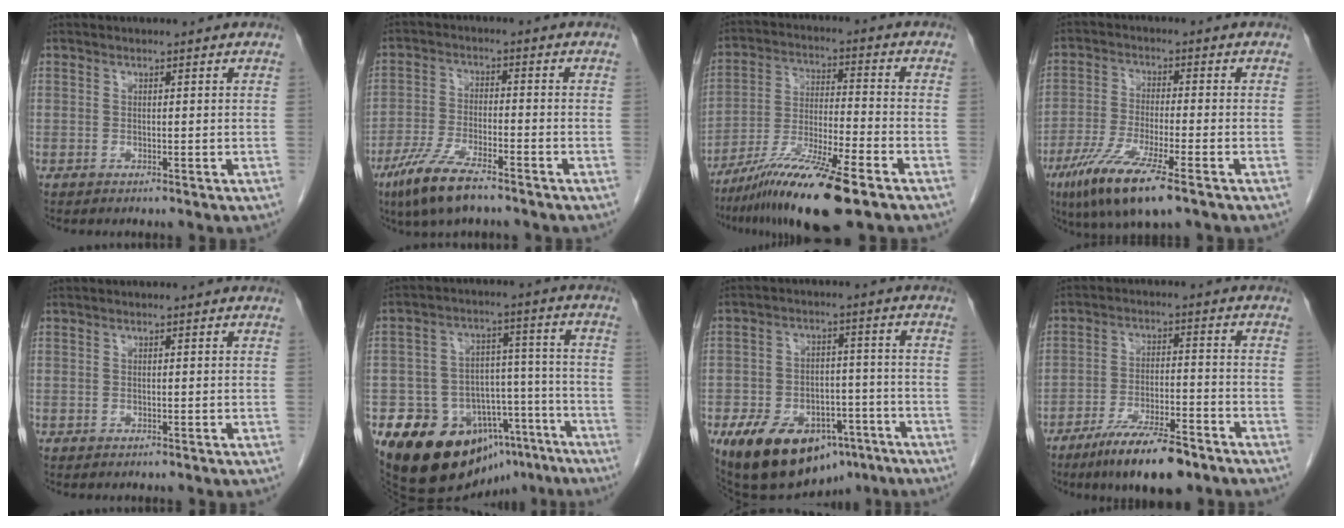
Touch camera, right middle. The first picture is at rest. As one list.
[{"total": 9.0, "force": [-6.3, 1.8, 6.1], "torque": [-0.129, -0.018, -0.117]}, {"total": 14.5, "force": [-9.8, 0.8, 10.7], "torque": [-0.207, -0.036, -0.173]}, {"total": 11.0, "force": [-6.5, 1.1, 8.8], "torque": [-0.175, -0.028, -0.114]}, {"total": 0.0}, {"total": 20.4, "force": [-14.3, 11.2, 9.3], "torque": [-0.116, 0.054, -0.203]}, {"total": 17.1, "force": [-9.9, 10.0, 9.7], "torque": [-0.167, 0.012, -0.145]}, {"total": 11.4, "force": [-8.2, 2.4, 7.5], "torque": [-0.128, -0.015, -0.140]}]